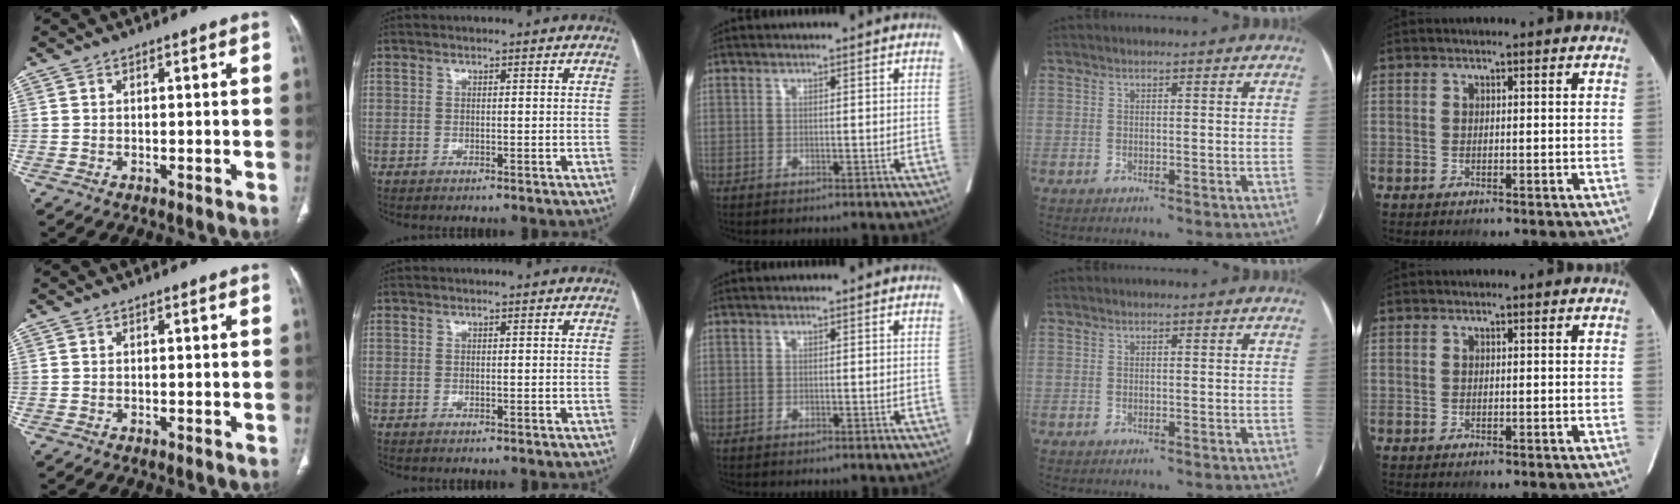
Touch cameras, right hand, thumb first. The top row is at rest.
{}